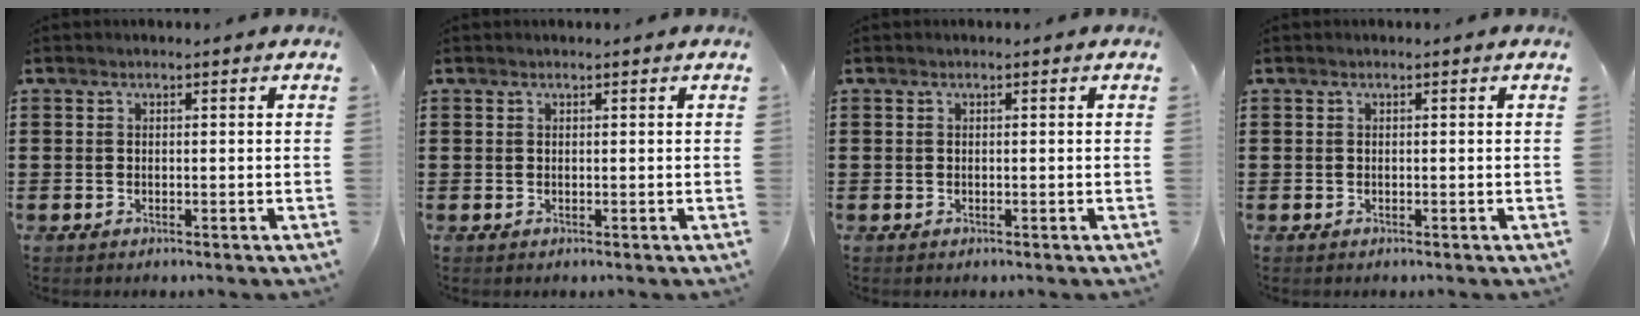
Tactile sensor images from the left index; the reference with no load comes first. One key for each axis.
{"total": 0.0}
{"total": 0.0}
{"total": 0.0}